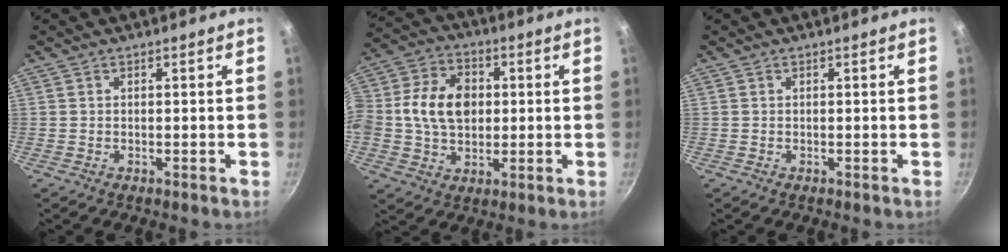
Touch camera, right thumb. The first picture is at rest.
{"total": 13.4, "force": [0.2, 10.1, 8.7], "torque": [-0.144, 0.023, -0.013]}
{"total": 0.0}